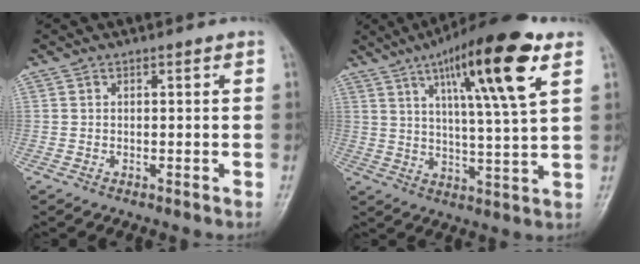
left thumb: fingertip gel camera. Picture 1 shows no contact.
{"total": 17.8, "force": [8.4, 2.7, 15.5], "torque": [-0.240, -0.022, 0.132]}